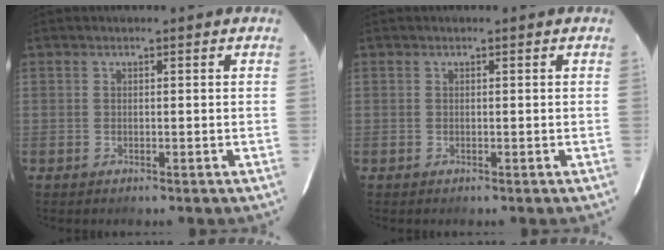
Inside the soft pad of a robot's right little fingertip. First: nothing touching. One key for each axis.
{"total": 0.0}